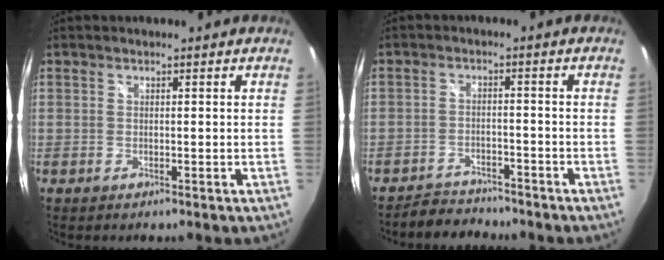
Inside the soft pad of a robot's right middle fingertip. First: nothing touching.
{"total": 6.5, "force": [-6.0, 2.0, 1.2], "torque": [-0.044, 0.001, -0.093]}